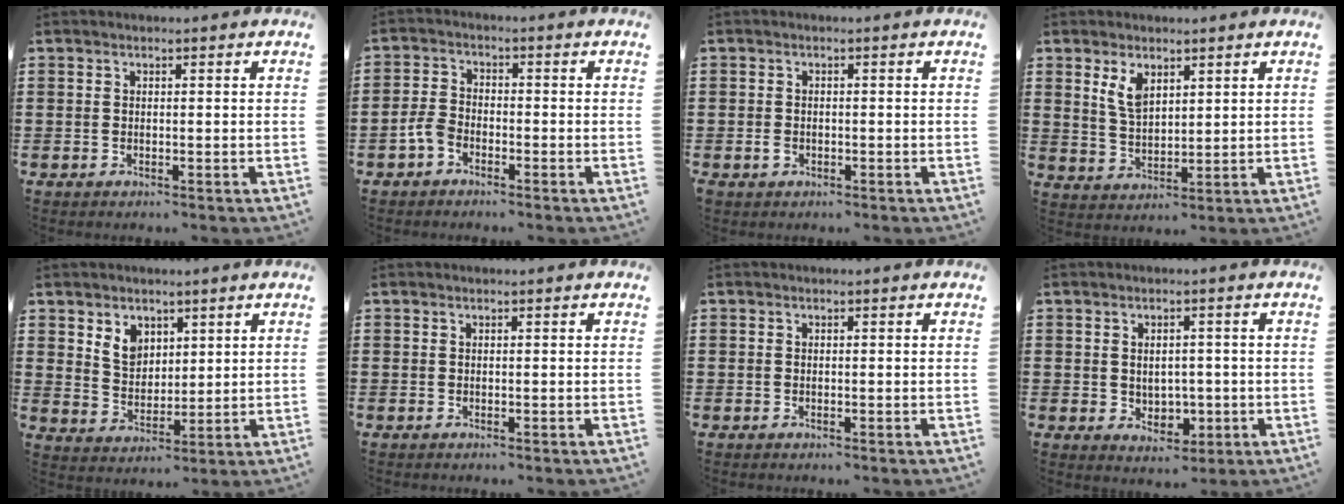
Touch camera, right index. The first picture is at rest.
{"total": 3.3, "force": [-2.0, 1.7, 2.0], "torque": [-0.060, -0.005, -0.043]}
{"total": 1.4, "force": [-0.7, 0.9, 0.7], "torque": [-0.024, -0.004, -0.016]}
{"total": 4.8, "force": [2.6, 2.4, 3.2], "torque": [-0.073, 0.007, 0.048]}
{"total": 5.0, "force": [3.0, 3.7, 1.7], "torque": [-0.049, 0.012, 0.057]}
{"total": 0.0}
{"total": 0.0}
{"total": 3.1, "force": [0.1, 2.6, 1.7], "torque": [-0.034, 0.004, -0.002]}